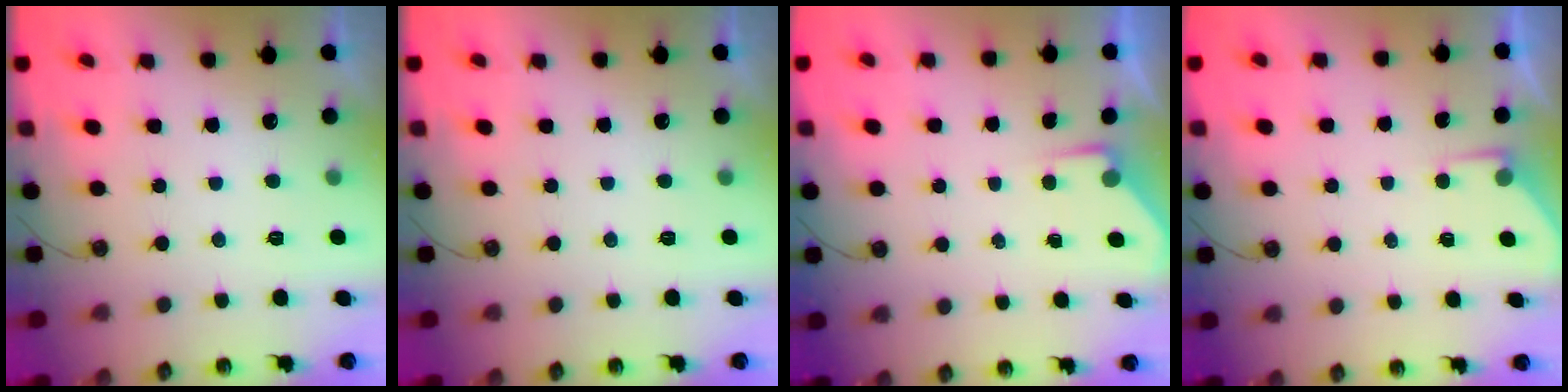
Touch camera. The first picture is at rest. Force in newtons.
{"total": 0.0}
{"total": 2.7, "press": 2.6, "slide": 0.4}
{"total": 2.9, "press": 2.9, "slide": 0.5}